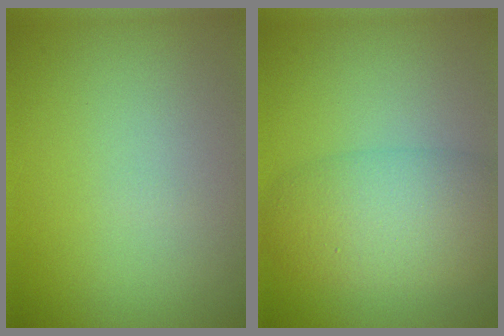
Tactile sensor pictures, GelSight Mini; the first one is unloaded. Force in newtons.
{"total": 5.9, "press": 5.9, "slide": 0.4}